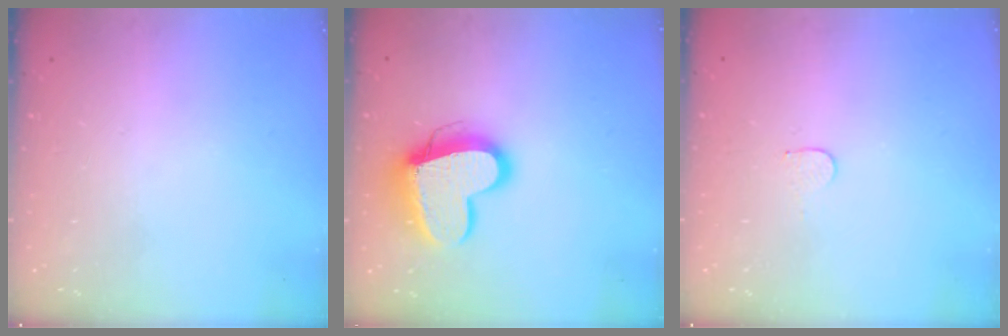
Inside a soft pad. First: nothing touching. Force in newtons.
{"total": 15.0, "press": 14.9, "slide": 1.6}
{"total": 3.7, "press": 3.7, "slide": 0.3}